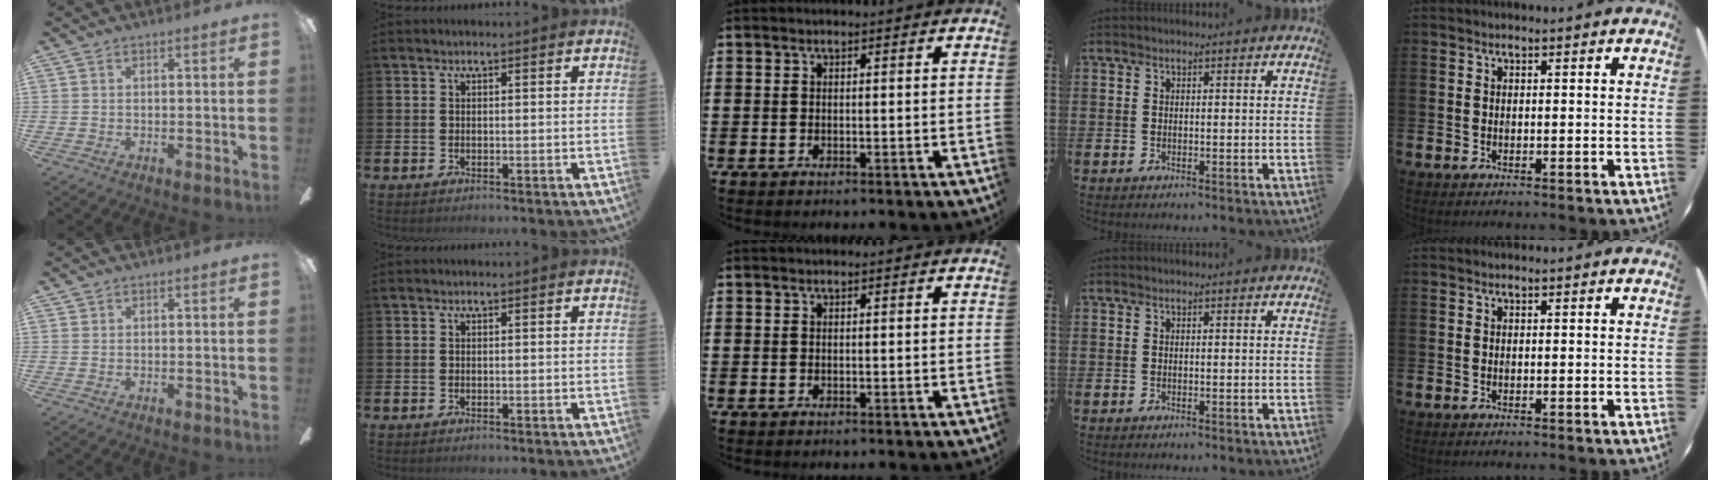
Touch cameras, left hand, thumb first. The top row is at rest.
{}